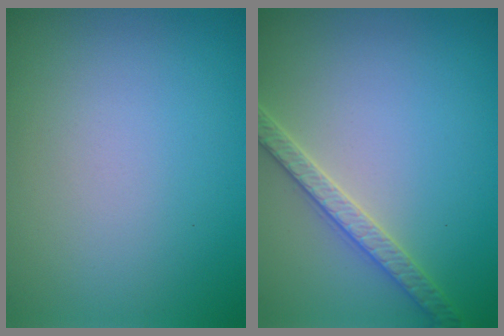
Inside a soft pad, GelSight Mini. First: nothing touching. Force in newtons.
{"total": 2.8, "press": 2.8, "slide": 0.4}